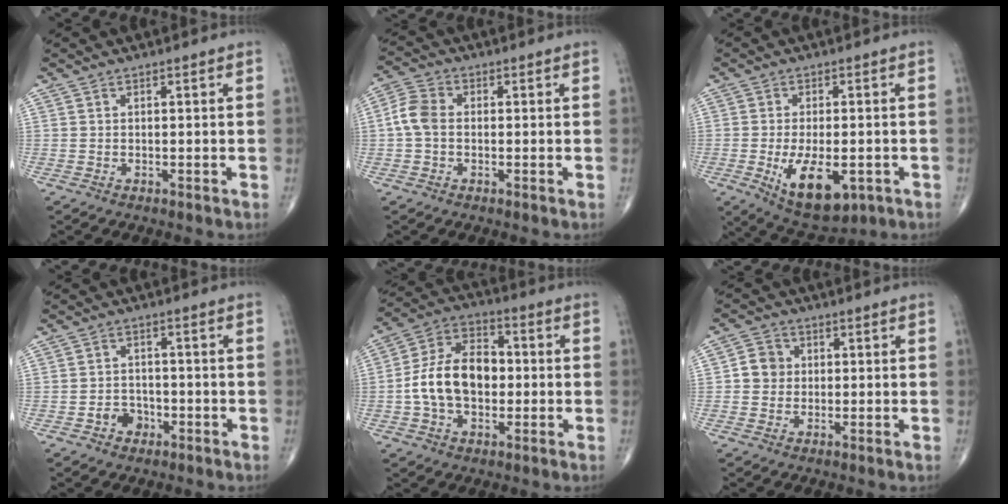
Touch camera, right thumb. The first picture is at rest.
{"total": 5.3, "force": [-0.2, 3.7, 3.7], "torque": [-0.079, 0.015, -0.013]}
{"total": 11.5, "force": [-3.5, 5.6, 9.5], "torque": [-0.142, -0.007, -0.042]}
{"total": 4.0, "force": [-1.8, 3.2, 1.6], "torque": [-0.002, 0.017, -0.031]}
{"total": 14.2, "force": [-0.9, 9.3, 10.7], "torque": [-0.180, 0.034, -0.021]}
{"total": 4.5, "force": [0.3, 4.2, 1.7], "torque": [-0.010, 0.007, 0.000]}